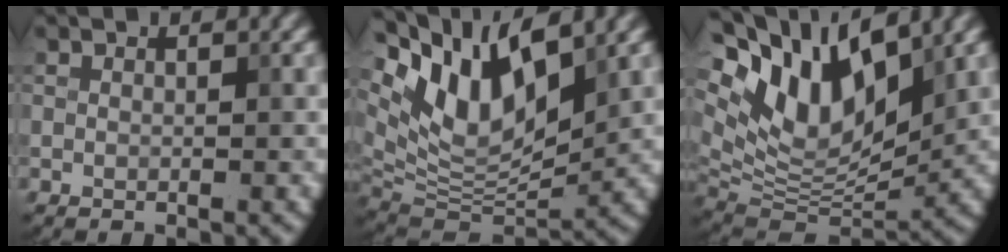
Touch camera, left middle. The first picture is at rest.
{"total": 9.9, "force": [5.1, 4.5, 7.3], "torque": [-0.138, 0.000, 0.098]}
{"total": 12.2, "force": [6.2, 5.8, 8.8], "torque": [-0.167, 0.018, 0.107]}